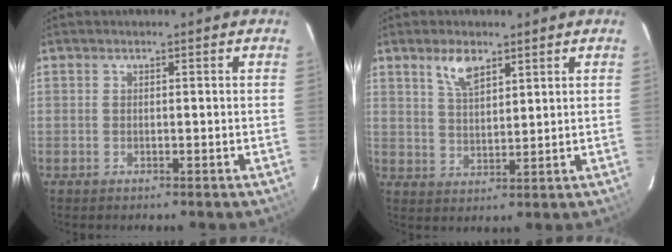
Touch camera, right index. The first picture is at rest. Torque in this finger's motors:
{"motor_torque": [0.13, 0.02, 0.32, 0.08]}